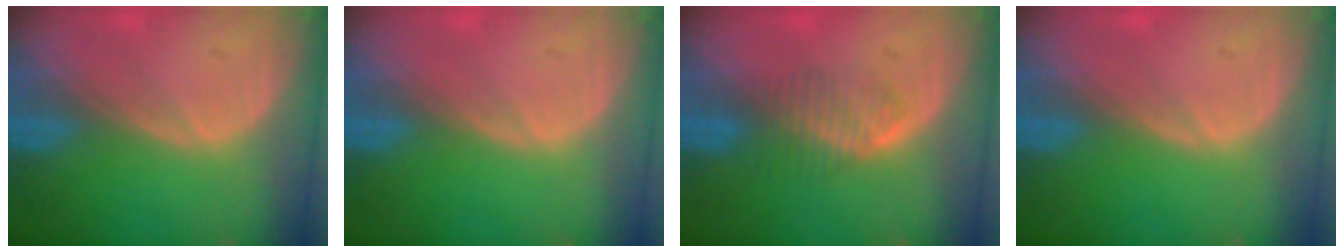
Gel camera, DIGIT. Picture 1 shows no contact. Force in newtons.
{"total": 0.0}
{"total": 3.9, "press": 3.9, "slide": 0.8}
{"total": 0.0}